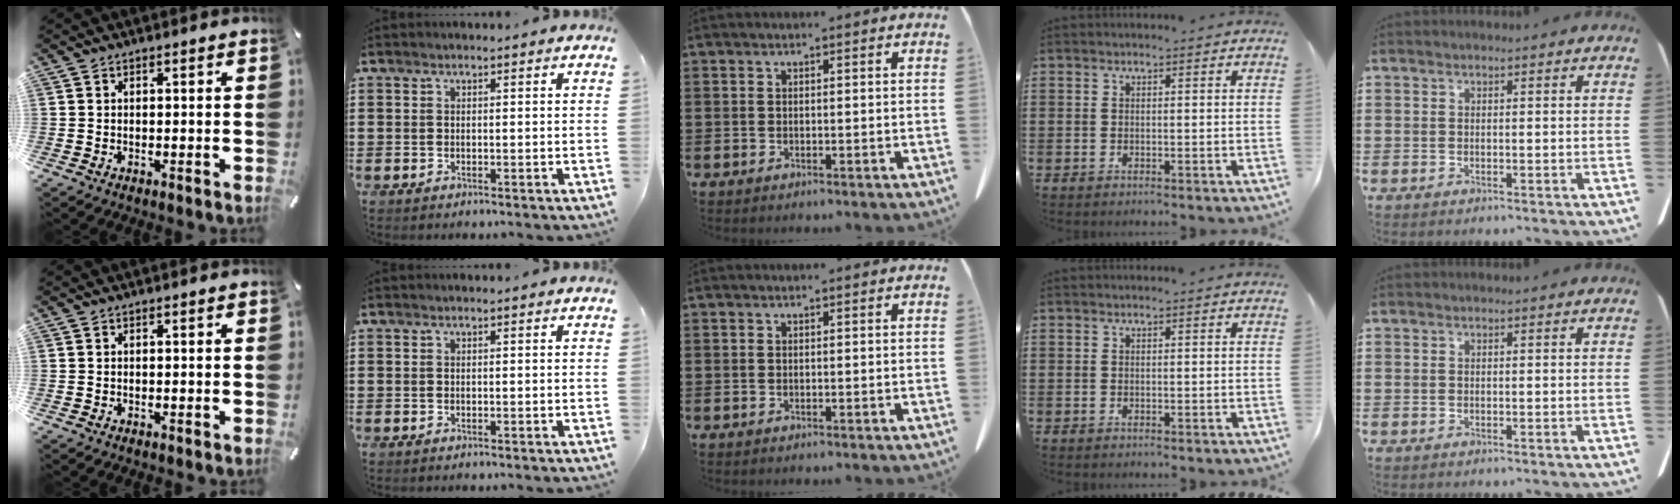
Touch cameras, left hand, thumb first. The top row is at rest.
{}